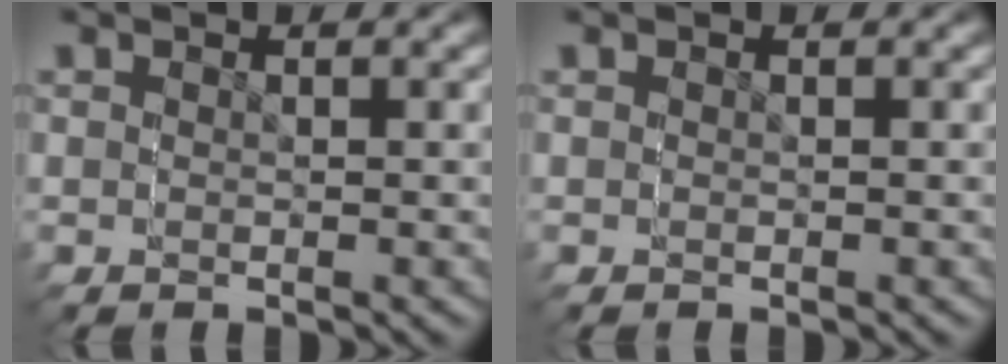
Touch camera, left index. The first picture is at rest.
{"total": 0.0}